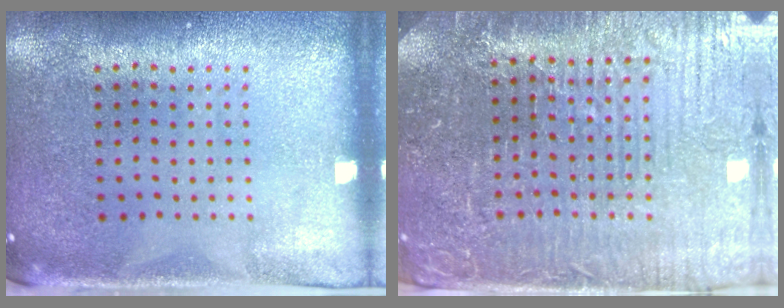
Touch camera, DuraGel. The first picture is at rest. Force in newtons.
{"total": 4.8, "press": 4.6, "slide": 1.5}